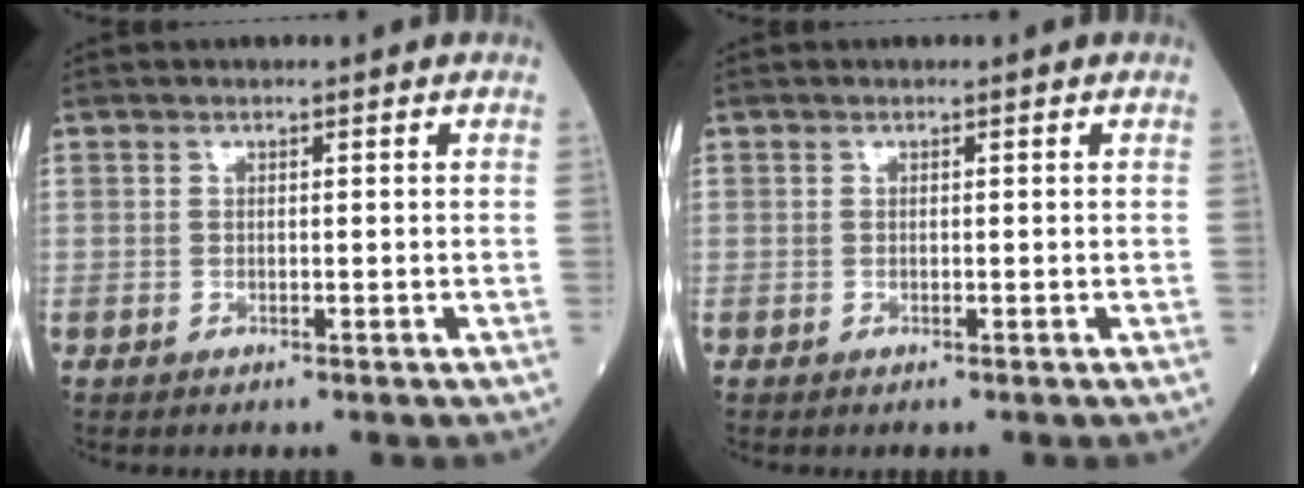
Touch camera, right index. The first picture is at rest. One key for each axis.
{"total": 0.0}